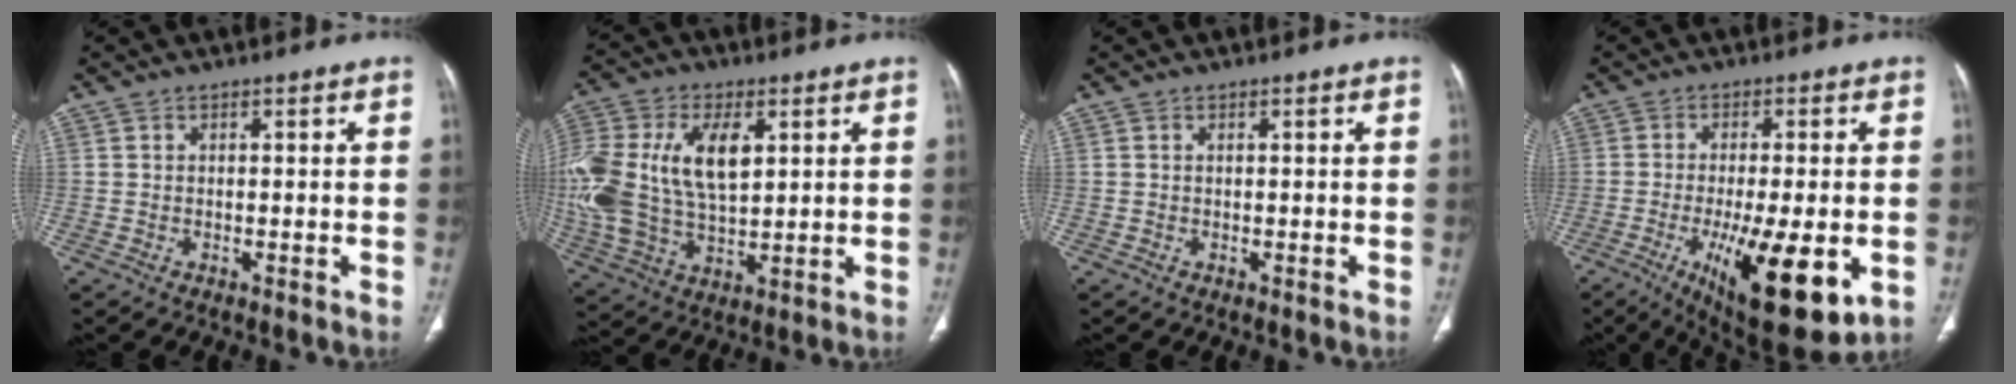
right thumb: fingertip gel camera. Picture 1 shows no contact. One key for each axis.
{"total": 22.6, "fx": 4.4, "fy": 13.0, "fz": 18.0, "tx": -0.411, "ty": 0.004, "tz": 0.082}
{"total": 0.0}
{"total": 18.2, "fx": -5.5, "fy": 5.8, "fz": 16.4, "tx": -0.234, "ty": -0.020, "tz": -0.066}